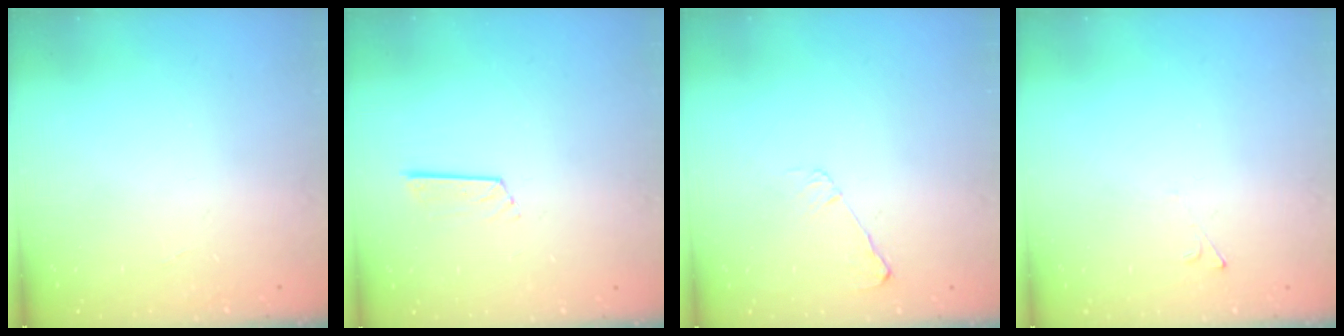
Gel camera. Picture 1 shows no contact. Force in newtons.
{"total": 6.4, "press": 6.4, "slide": 0.2}
{"total": 3.6, "press": 3.5, "slide": 0.5}
{"total": 2.0, "press": 1.9, "slide": 0.4}